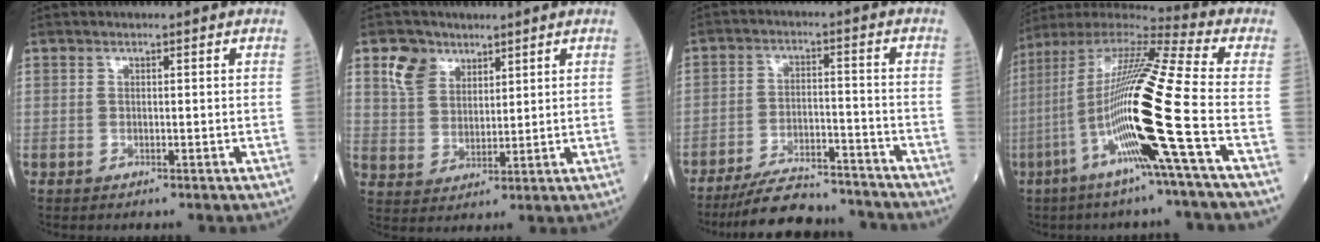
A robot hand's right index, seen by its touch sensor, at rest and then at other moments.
{"total": 6.2, "force": [3.9, 4.1, 2.4], "torque": [-0.054, 0.013, 0.083]}
{"total": 13.5, "force": [-12.7, 2.3, 4.2], "torque": [-0.068, 0.010, -0.196]}
{"total": 20.7, "force": [-5.7, -1.4, 19.8], "torque": [-0.404, -0.022, -0.126]}